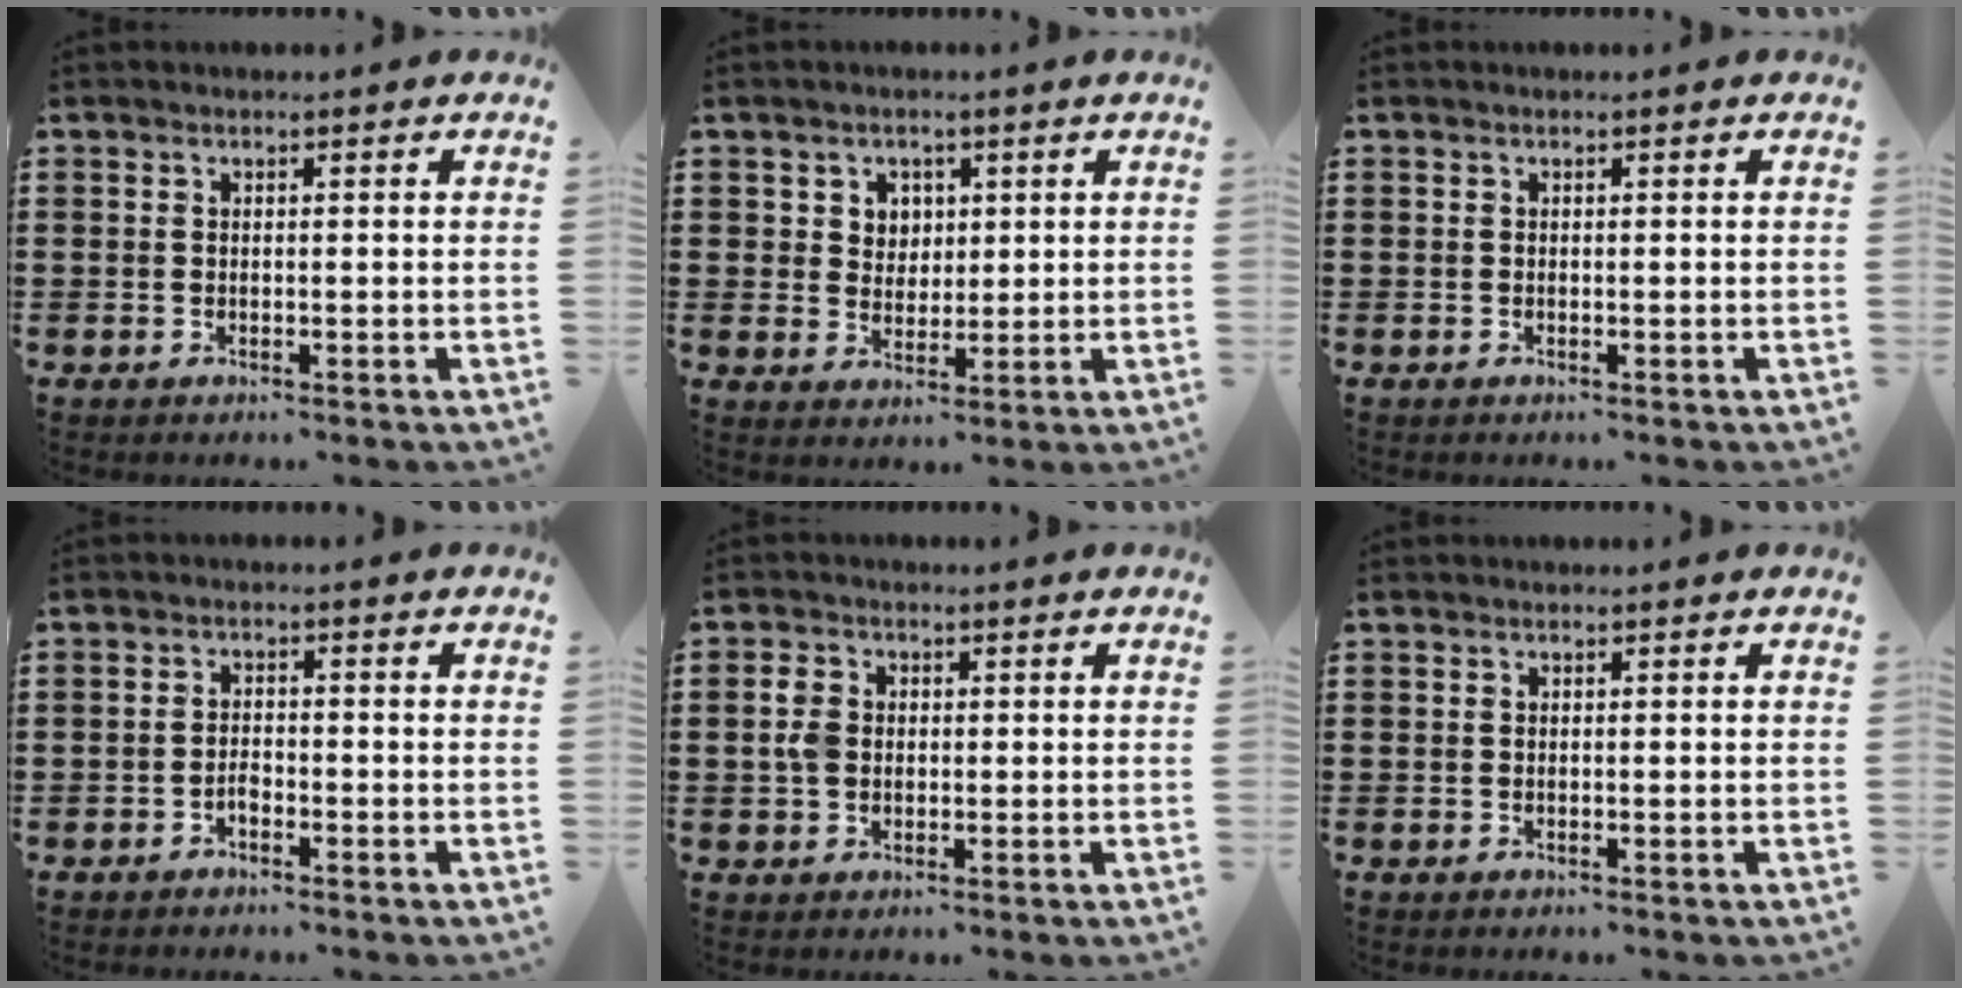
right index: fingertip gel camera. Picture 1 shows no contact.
{"total": 3.4, "force": [1.6, 3.0, 0.6], "torque": [-0.018, 0.008, 0.026]}
{"total": 0.0}
{"total": 1.5, "force": [-1.0, 0.6, 0.9], "torque": [-0.020, -0.001, -0.020]}
{"total": 3.4, "force": [0.1, 2.5, 2.2], "torque": [-0.064, 0.005, -0.003]}
{"total": 0.0}